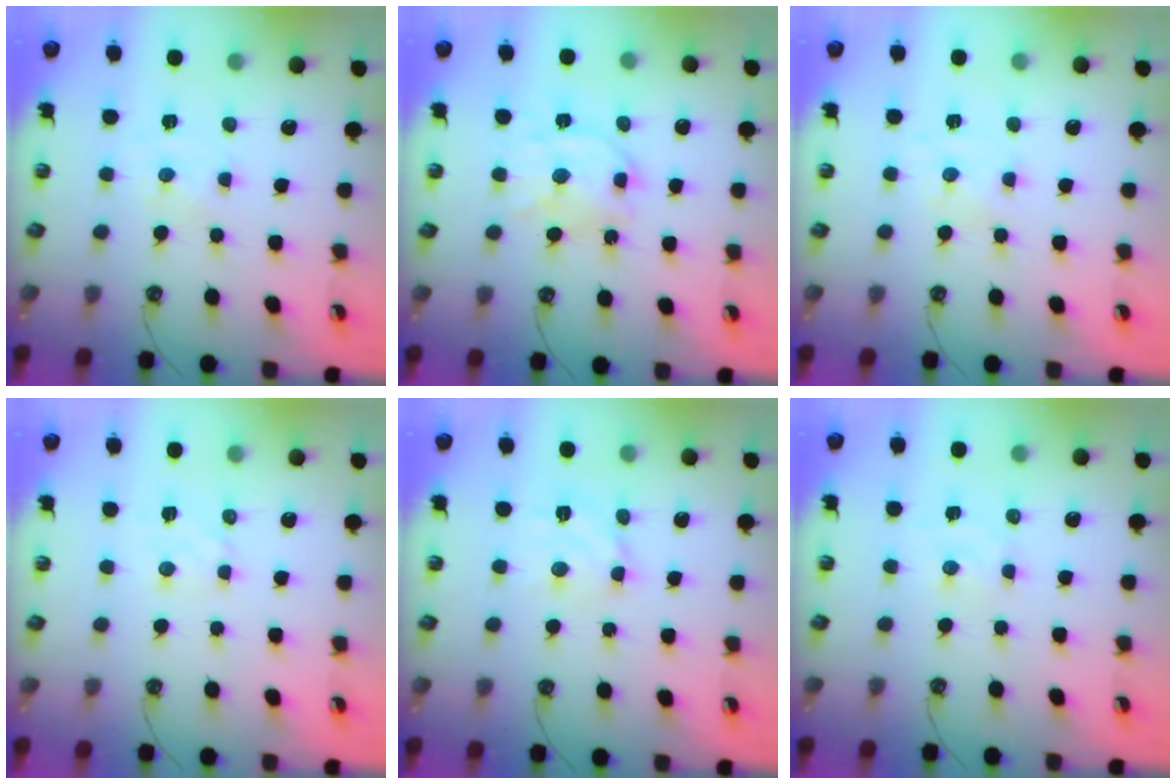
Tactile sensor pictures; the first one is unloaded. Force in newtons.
{"total": 12.4, "press": 12.4, "slide": 1.0}
{"total": 0.8, "press": 0.8, "slide": 0.2}
{"total": 1.8, "press": 1.8, "slide": 0.3}
{"total": 7.2, "press": 7.1, "slide": 0.5}
{"total": 1.6, "press": 1.6, "slide": 0.2}